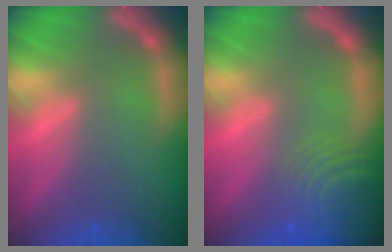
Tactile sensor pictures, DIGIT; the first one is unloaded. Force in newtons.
{"total": 9.5}